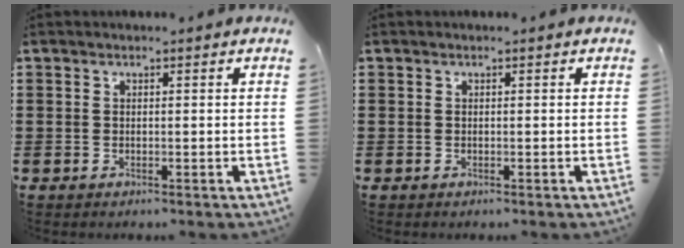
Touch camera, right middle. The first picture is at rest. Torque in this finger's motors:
{"motor_torque": [-0.64, 0.47, -0.03, -0.01]}